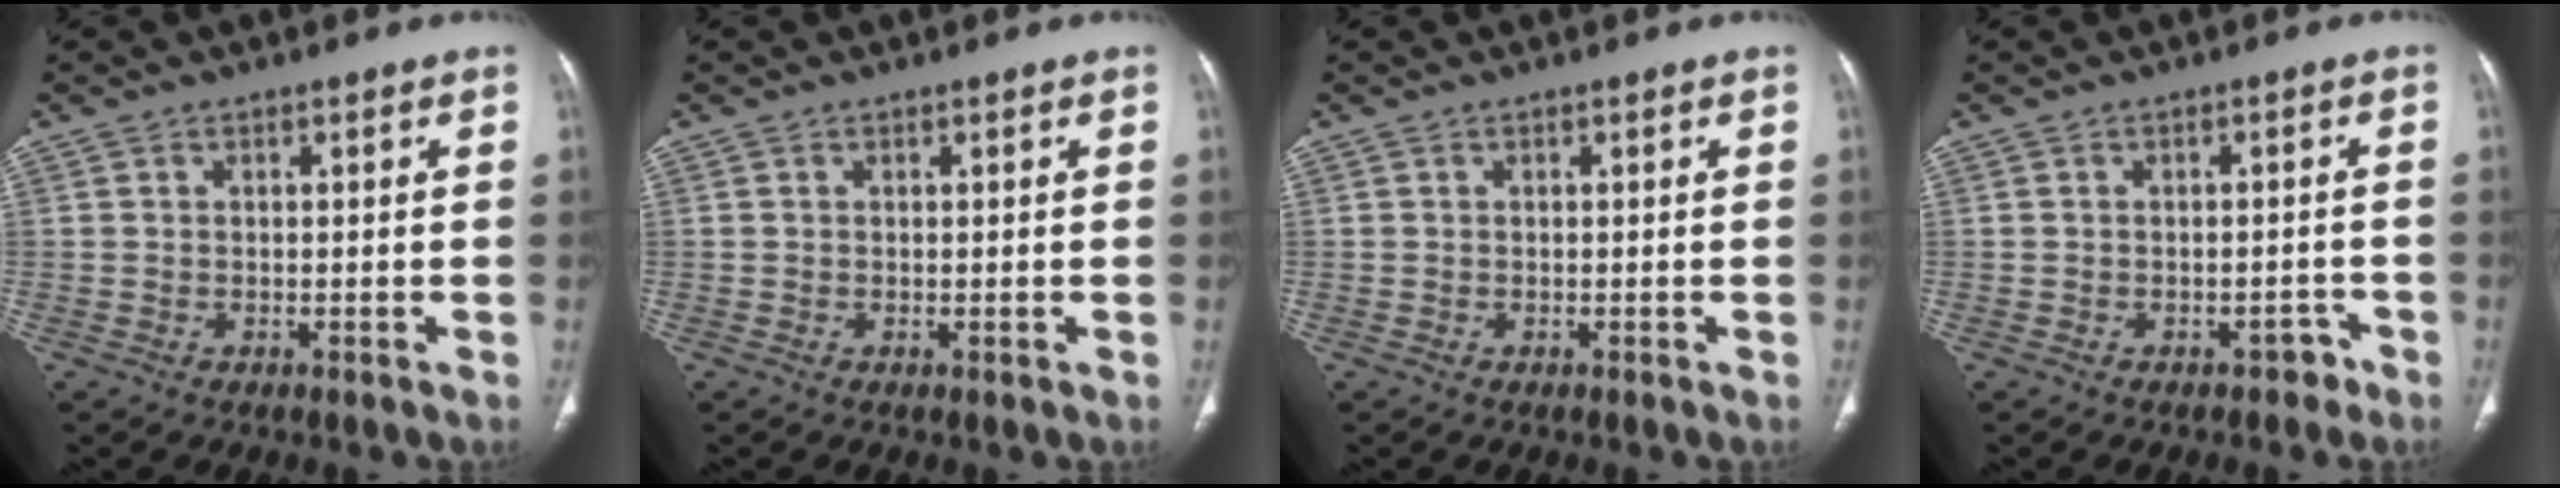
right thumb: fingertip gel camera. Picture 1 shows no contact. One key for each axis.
{"total": 0.0}
{"total": 0.0}
{"total": 2.4, "fx": -1.7, "fy": 1.4, "fz": 1.0, "tx": -0.006, "ty": 0.017, "tz": -0.020}